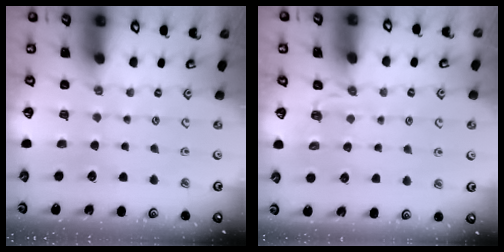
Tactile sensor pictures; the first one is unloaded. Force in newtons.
{"total": 3.1, "press": 2.1, "slide": 2.3}